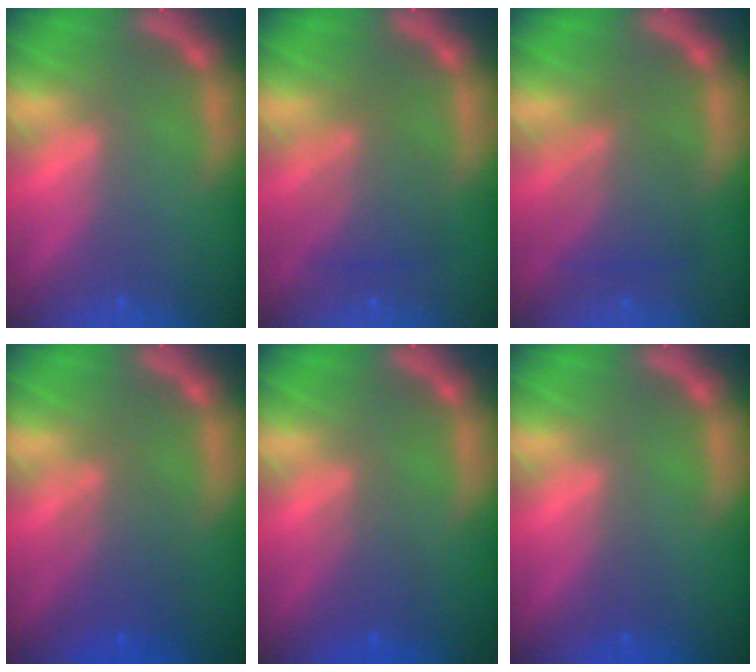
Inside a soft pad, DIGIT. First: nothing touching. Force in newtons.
{"total": 4.0}
{"total": 4.6}
{"total": 4.1}
{"total": 2.5}
{"total": 1.0}